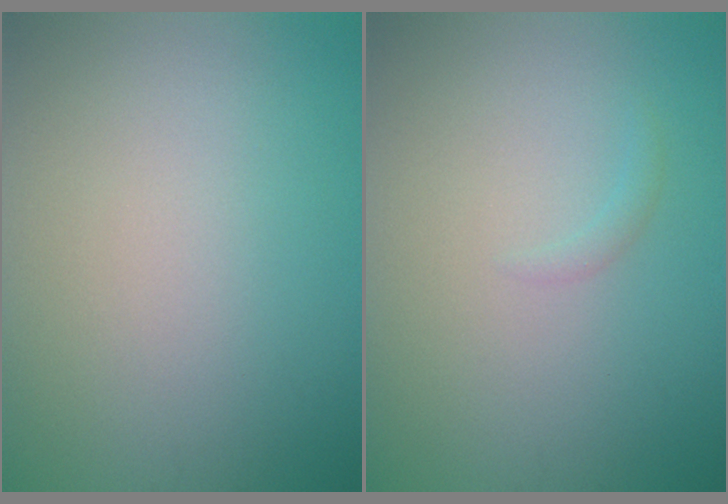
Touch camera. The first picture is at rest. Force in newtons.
{"total": 0.6, "press": 0.6, "slide": 0.1}